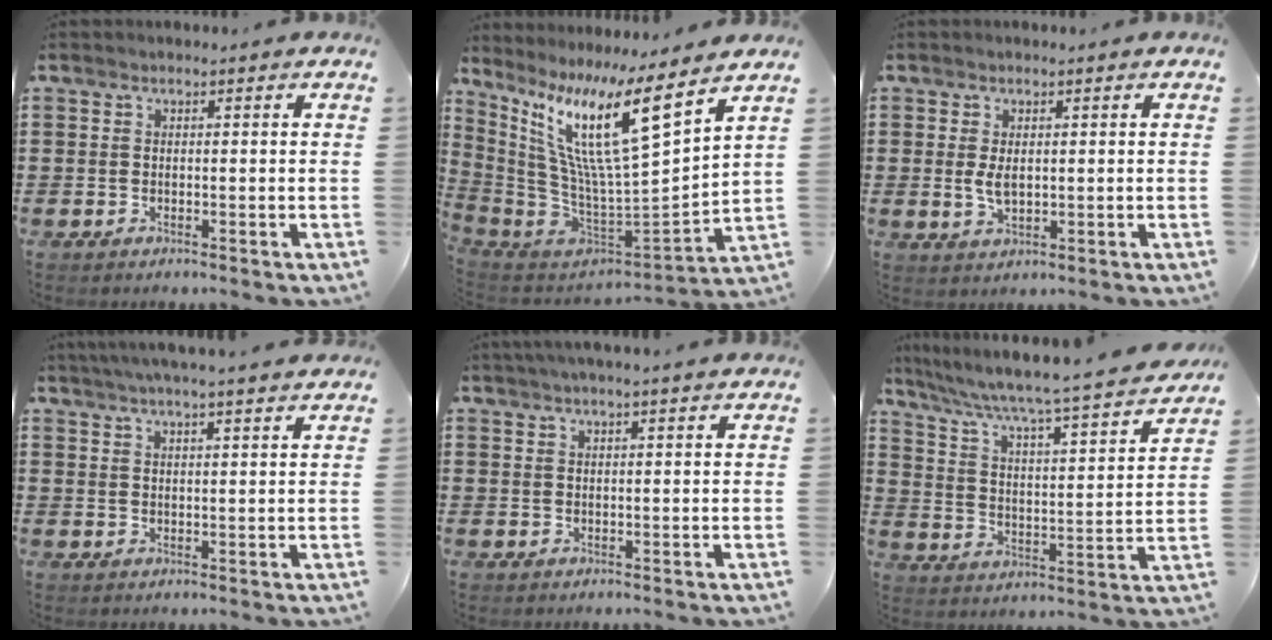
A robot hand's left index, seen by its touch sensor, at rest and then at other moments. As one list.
[{"total": 14.3, "force": [8.4, 1.3, 11.5], "torque": [-0.259, -0.065, 0.132]}, {"total": 3.0, "force": [0.1, 1.5, 2.6], "torque": [-0.059, 0.000, -0.001]}, {"total": 3.7, "force": [3.3, -0.6, 1.6], "torque": [-0.041, -0.010, 0.058]}, {"total": 2.2, "force": [1.9, -0.4, 1.0], "torque": [-0.023, 0.000, 0.036]}, {"total": 5.1, "force": [4.4, -0.1, 2.6], "torque": [-0.074, -0.048, 0.062]}]